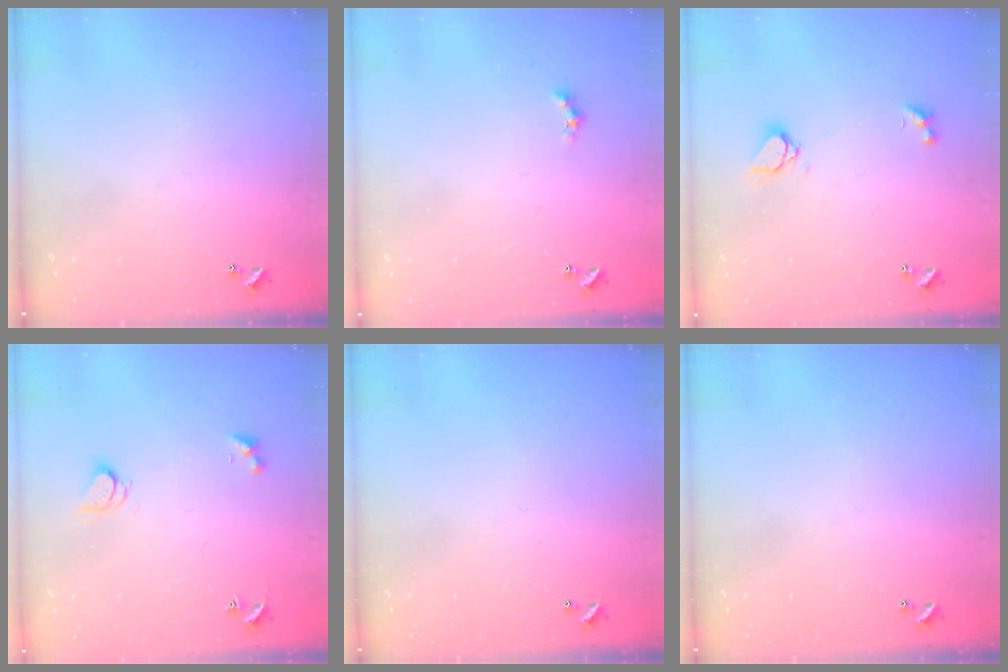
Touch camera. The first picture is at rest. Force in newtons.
{"total": 0.0}
{"total": 2.1, "press": 2.1, "slide": 0.6}
{"total": 1.5, "press": 1.4, "slide": 0.4}
{"total": 0.0}
{"total": 0.0}